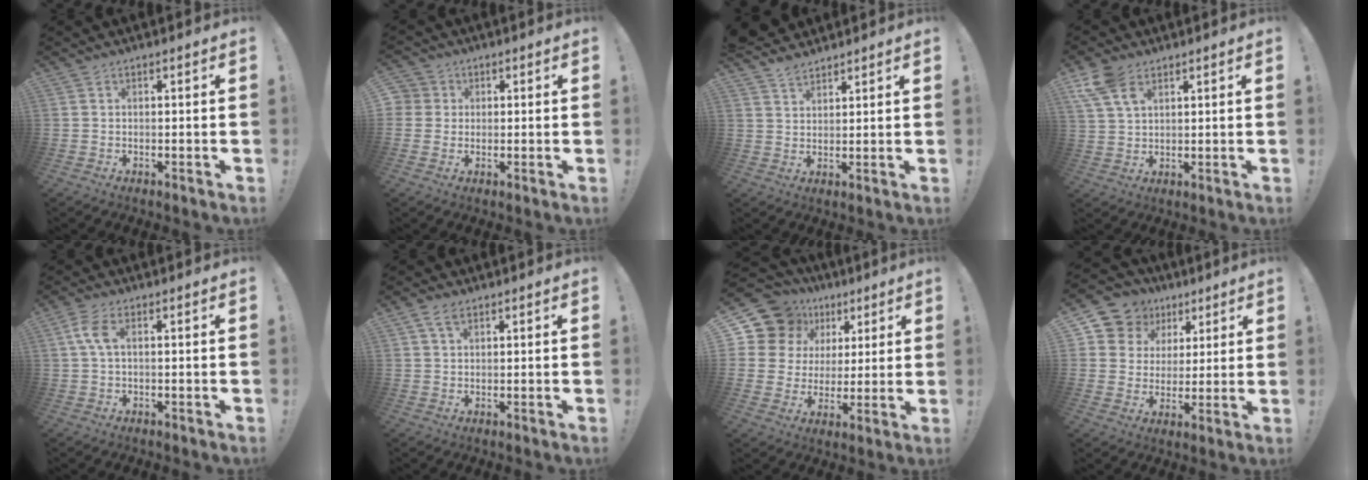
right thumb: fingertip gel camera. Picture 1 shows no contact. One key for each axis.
{"total": 3.8, "fx": 0.6, "fy": 3.6, "fz": 0.9, "tx": -0.014, "ty": 0.005, "tz": 0.010}
{"total": 5.0, "fx": 4.4, "fy": 2.0, "fz": 1.1, "tx": -0.022, "ty": -0.023, "tz": 0.084}
{"total": 8.7, "fx": 4.7, "fy": 5.0, "fz": 5.3, "tx": -0.106, "ty": -0.011, "tz": 0.093}
{"total": 5.1, "fx": 0.8, "fy": 2.2, "fz": 4.5, "tx": -0.107, "ty": 0.007, "tz": 0.014}
{"total": 3.6, "fx": 2.1, "fy": 1.9, "fz": 2.2, "tx": -0.034, "ty": -0.005, "tz": 0.037}
{"total": 14.1, "fx": 7.0, "fy": 11.1, "fz": 5.1, "tx": -0.093, "ty": -0.035, "tz": 0.147}
{"total": 11.0, "fx": 5.5, "fy": 9.2, "fz": 2.4, "tx": -0.039, "ty": -0.036, "tz": 0.115}